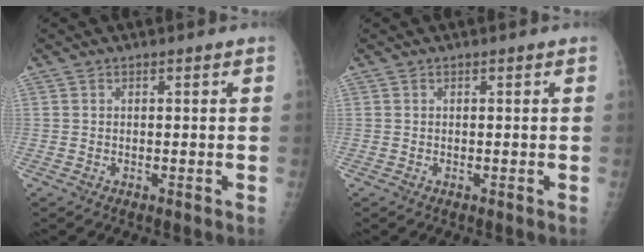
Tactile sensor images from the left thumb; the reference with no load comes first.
{"total": 0.0}